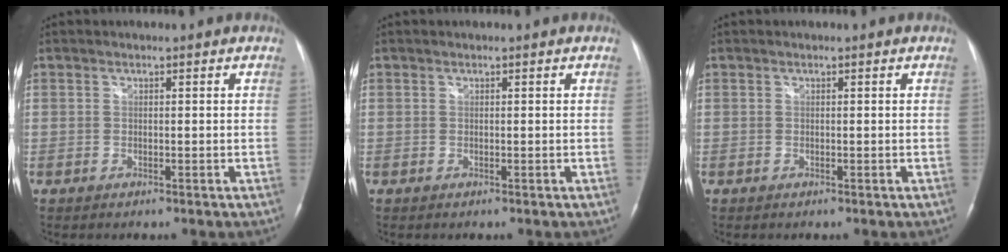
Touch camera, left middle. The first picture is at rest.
{"total": 0.0}
{"total": 0.0}